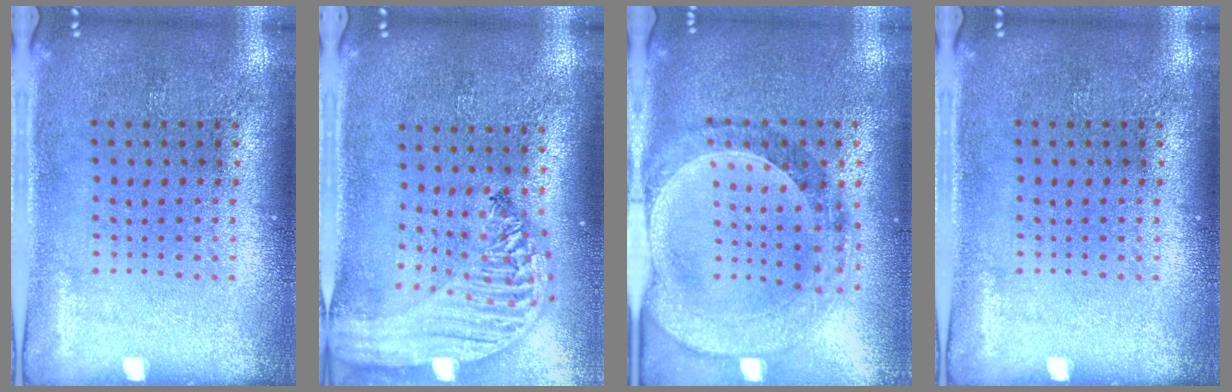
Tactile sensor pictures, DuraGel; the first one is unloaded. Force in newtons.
{"total": 2.6, "press": 2.1, "slide": 1.6}
{"total": 1.5, "press": 1.4, "slide": 0.3}
{"total": 0.0}